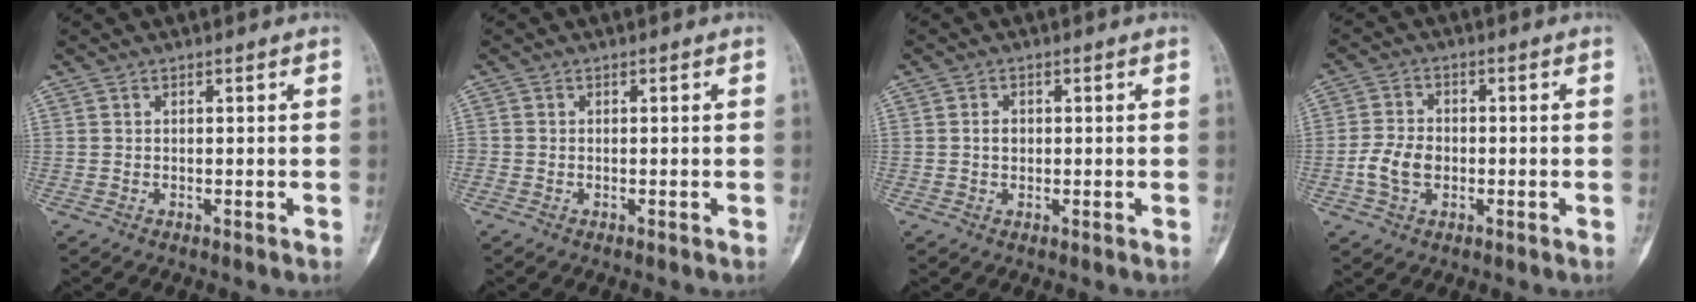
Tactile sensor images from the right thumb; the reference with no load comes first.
{"total": 0.5, "force": [-0.1, 0.5, 0.1], "torque": [0.001, 0.002, -0.005]}
{"total": 1.9, "force": [0.1, 1.5, 1.2], "torque": [-0.009, 0.005, 0.002]}
{"total": 6.2, "force": [-1.3, 4.4, 4.2], "torque": [-0.078, 0.012, -0.029]}